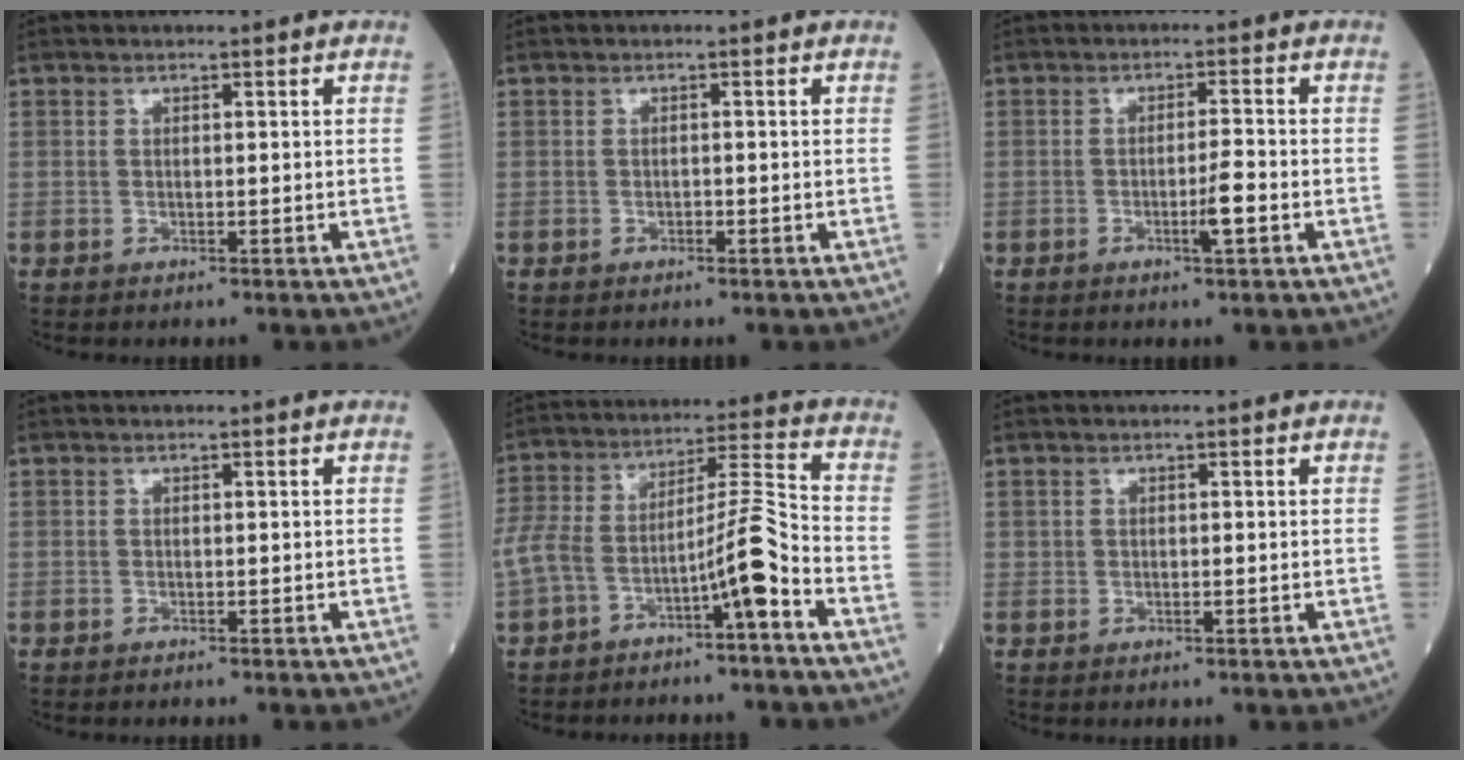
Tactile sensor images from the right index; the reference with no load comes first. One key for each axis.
{"total": 0.5, "fx": -0.3, "fy": 0.2, "fz": 0.4, "tx": -0.008, "ty": 0.001, "tz": -0.005}
{"total": 3.5, "fx": -1.3, "fy": 0.0, "fz": 3.3, "tx": -0.054, "ty": -0.002, "tz": -0.022}
{"total": 0.8, "fx": -0.8, "fy": 0.1, "fz": 0.3, "tx": -0.004, "ty": -0.001, "tz": -0.011}
{"total": 11.3, "fx": -5.7, "fy": 1.1, "fz": 9.6, "tx": -0.190, "ty": 0.037, "tz": -0.099}
{"total": 1.3, "fx": 0.5, "fy": 1.2, "fz": 0.1, "tx": 0.009, "ty": 0.001, "tz": 0.004}